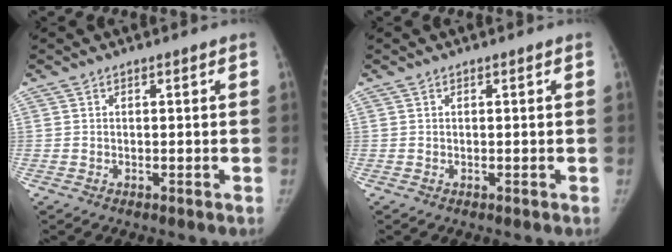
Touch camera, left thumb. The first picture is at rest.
{"total": 0.0}